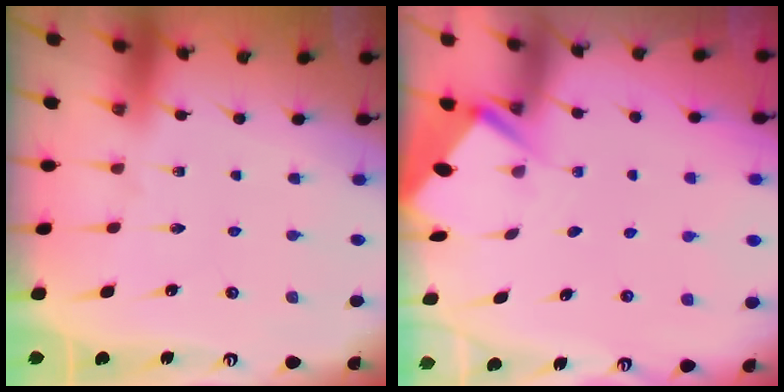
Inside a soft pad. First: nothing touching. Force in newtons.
{"total": 2.9, "press": 2.9, "slide": 0.4}